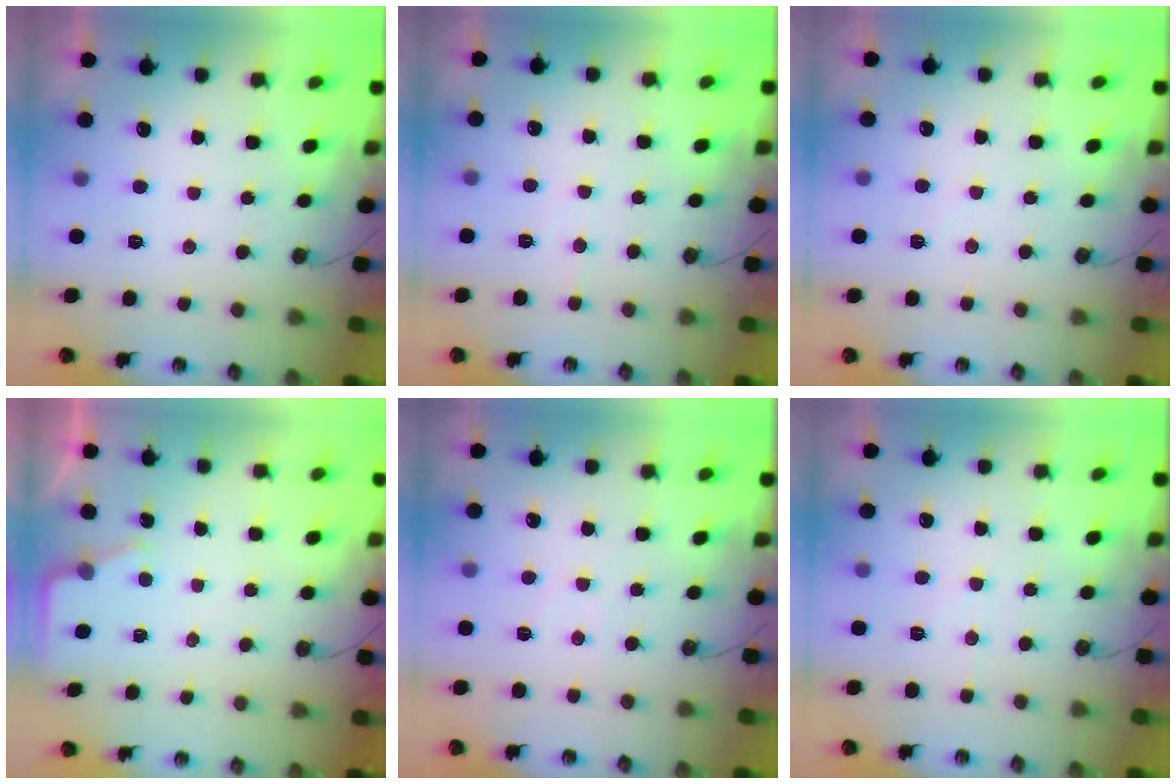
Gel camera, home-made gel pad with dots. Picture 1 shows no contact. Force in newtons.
{"total": 3.9, "press": 3.9, "slide": 0.6}
{"total": 2.9, "press": 2.9, "slide": 0.5}
{"total": 3.0, "press": 2.9, "slide": 0.5}
{"total": 3.7, "press": 3.7, "slide": 0.5}
{"total": 6.2, "press": 6.1, "slide": 1.0}